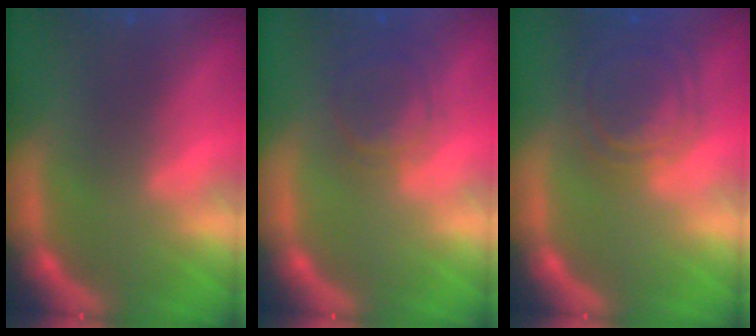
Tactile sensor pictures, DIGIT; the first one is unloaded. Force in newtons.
{"total": 4.5}
{"total": 7.0}